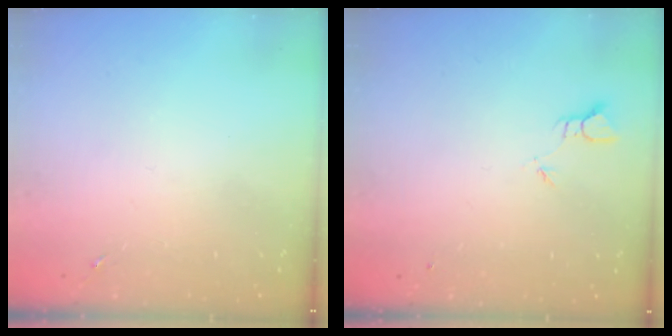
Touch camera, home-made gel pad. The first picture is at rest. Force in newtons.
{"total": 1.9, "press": 1.9, "slide": 0.1}